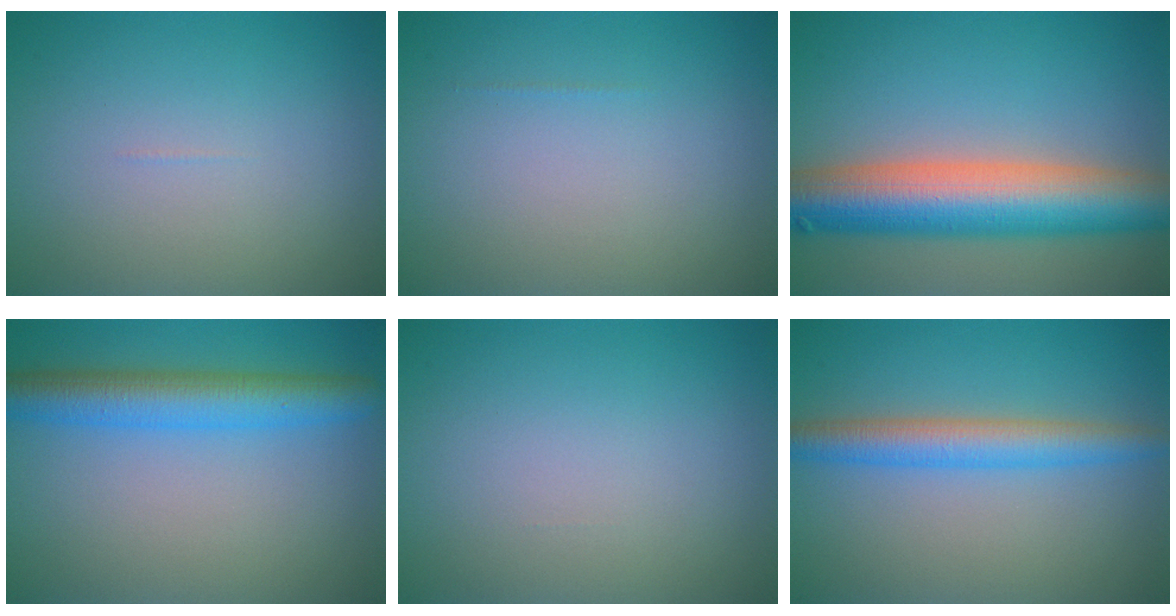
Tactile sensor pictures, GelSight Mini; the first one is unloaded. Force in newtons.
{"total": 0.0}
{"total": 10.6, "press": 10.6, "slide": 0.5}
{"total": 5.5, "press": 5.5, "slide": 0.2}
{"total": 0.0}
{"total": 4.1, "press": 4.1, "slide": 0.1}